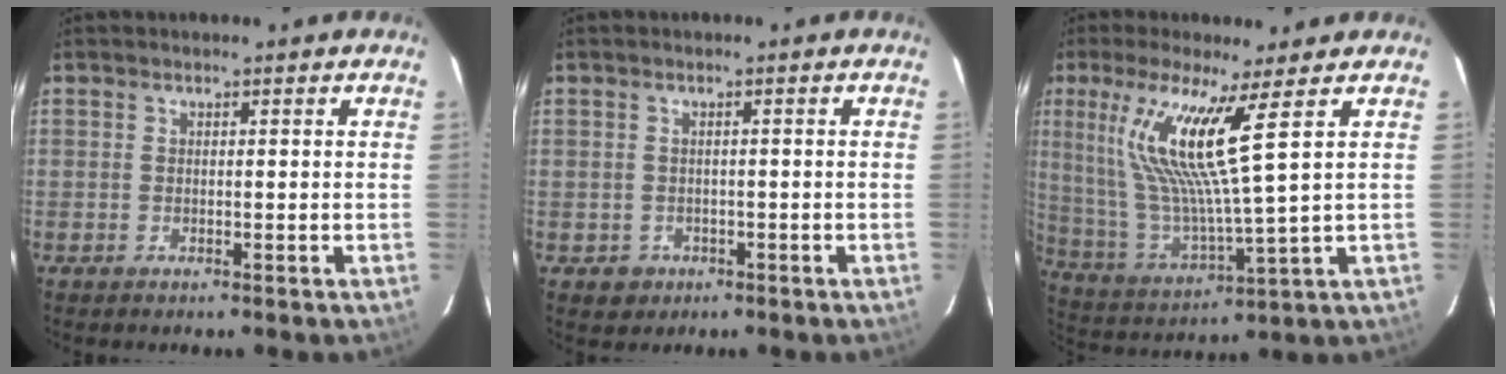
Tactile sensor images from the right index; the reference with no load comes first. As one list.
[{"total": 2.9, "force": [-0.9, 2.7, 0.4], "torque": [-0.011, 0.003, -0.007]}, {"total": 14.2, "force": [6.4, -0.5, 12.7], "torque": [-0.244, -0.006, 0.138]}]